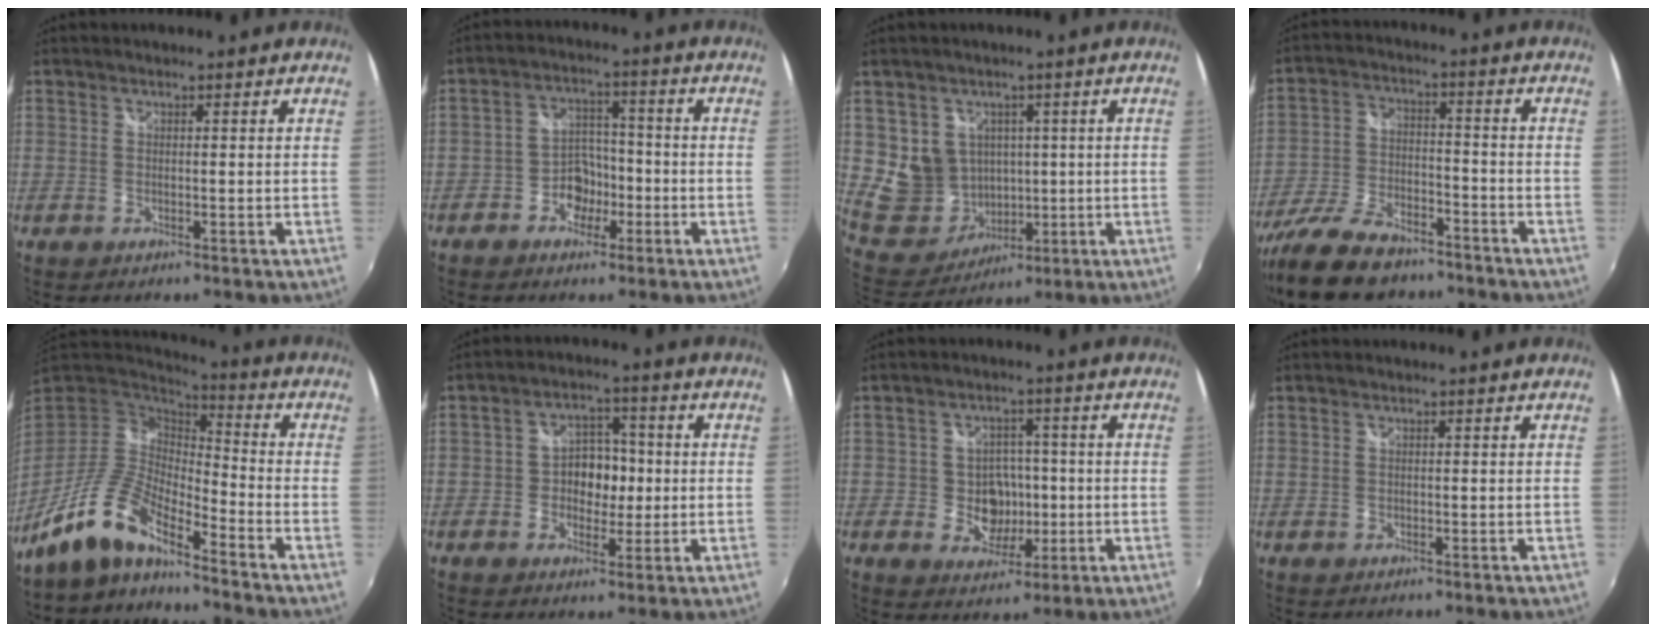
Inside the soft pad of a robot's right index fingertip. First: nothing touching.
{"total": 6.1, "force": [-3.1, 4.6, 2.4], "torque": [-0.045, 0.017, -0.049]}
{"total": 11.1, "force": [2.2, 10.3, 3.3], "torque": [-0.091, 0.007, 0.064]}
{"total": 18.0, "force": [-13.9, 7.0, 9.0], "torque": [-0.198, -0.025, -0.243]}
{"total": 11.8, "force": [-9.4, 2.9, 6.5], "torque": [-0.136, 0.003, -0.188]}
{"total": 6.5, "force": [-0.8, 5.4, 3.6], "torque": [-0.059, 0.015, -0.011]}
{"total": 6.8, "force": [-0.9, 6.0, 3.0], "torque": [-0.061, 0.010, -0.007]}
{"total": 0.0}